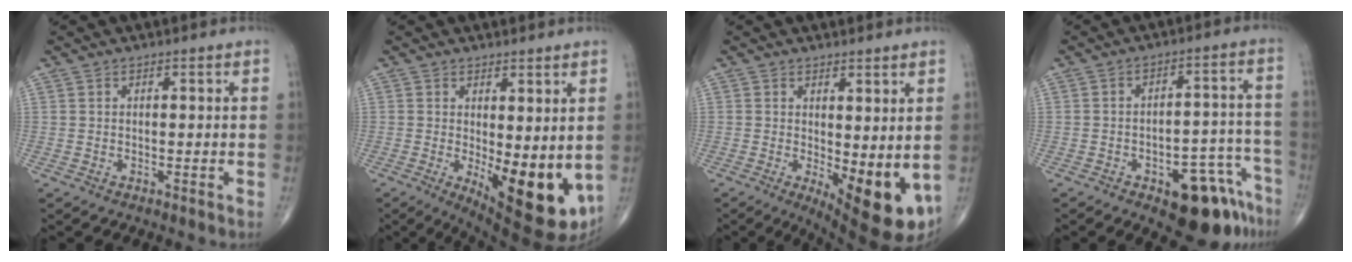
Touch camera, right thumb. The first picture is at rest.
{"total": 13.8, "force": [-1.6, 5.4, 12.6], "torque": [-0.170, -0.032, -0.005]}
{"total": 11.2, "force": [-1.4, 4.3, 10.3], "torque": [-0.130, -0.026, -0.005]}
{"total": 13.6, "force": [-7.9, 5.9, 9.4], "torque": [-0.083, 0.065, -0.099]}